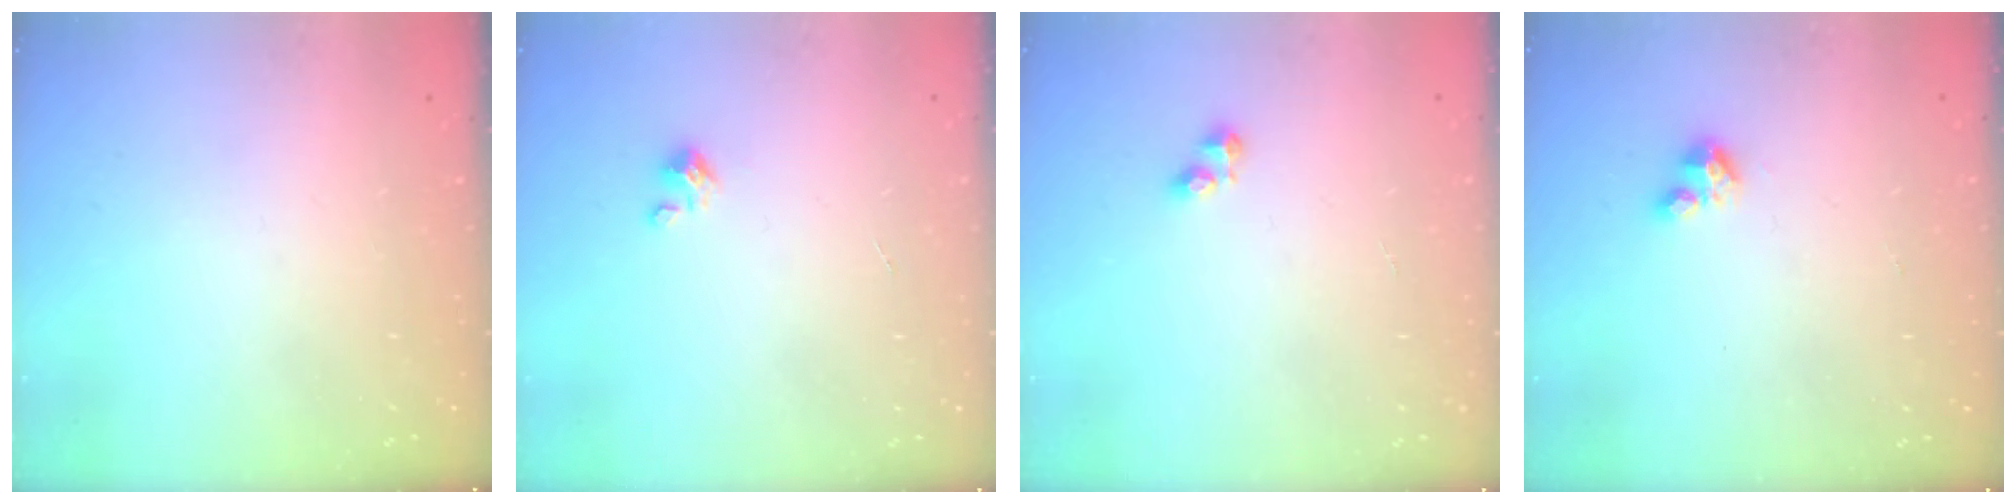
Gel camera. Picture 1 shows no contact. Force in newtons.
{"total": 1.5, "press": 1.5, "slide": 0.1}
{"total": 2.8, "press": 2.8, "slide": 0.4}
{"total": 2.8, "press": 2.8, "slide": 0.2}